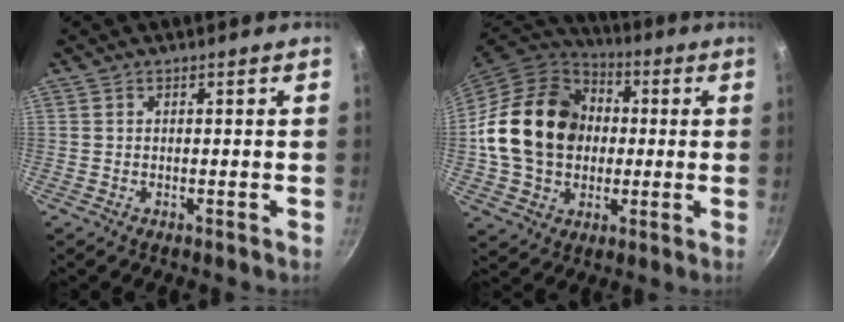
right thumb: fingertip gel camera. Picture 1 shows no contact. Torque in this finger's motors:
{"motor_torque": [1.40, 3.61, 1.02, -0.87, 0.22]}